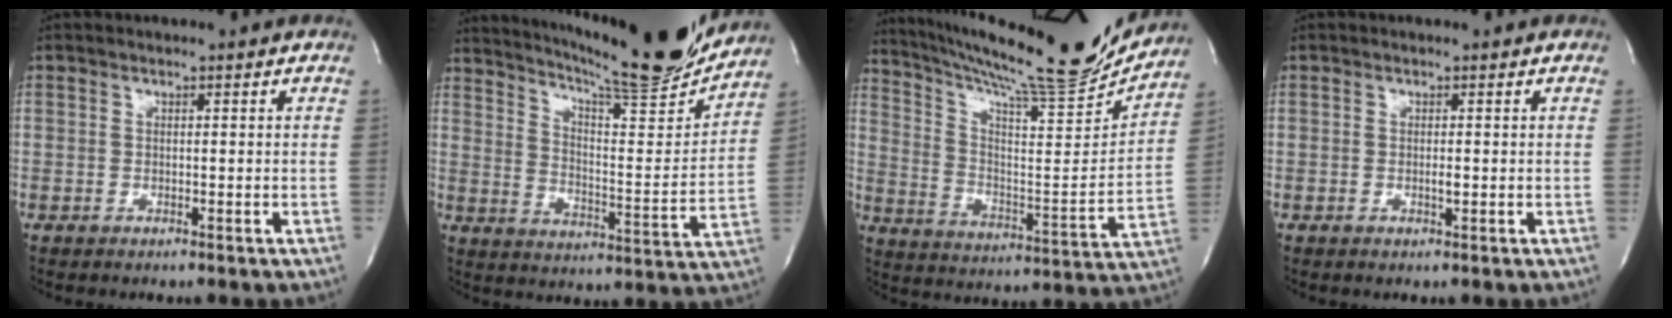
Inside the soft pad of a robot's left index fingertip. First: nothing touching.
{"total": 19.7, "force": [17.9, 0.9, 8.2], "torque": [-0.136, -0.056, 0.251]}
{"total": 22.2, "force": [20.4, 0.9, 8.8], "torque": [-0.155, -0.065, 0.299]}
{"total": 0.7, "force": [-0.2, 0.1, 0.7], "torque": [-0.017, -0.006, -0.004]}